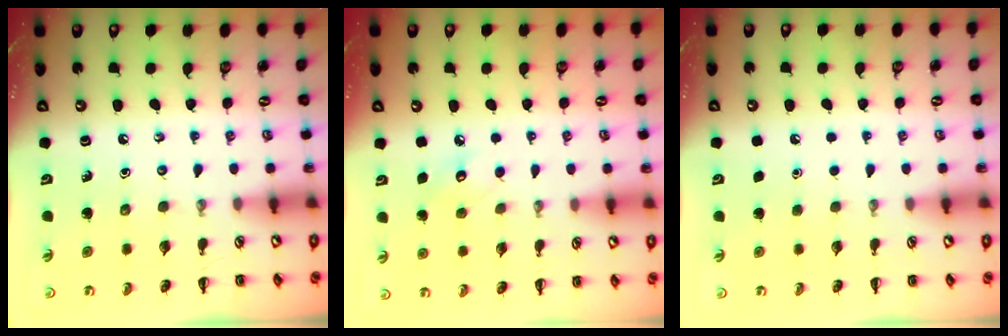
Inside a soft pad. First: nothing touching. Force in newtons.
{"total": 6.7, "press": 6.4, "slide": 1.7}
{"total": 1.7, "press": 1.7, "slide": 0.1}